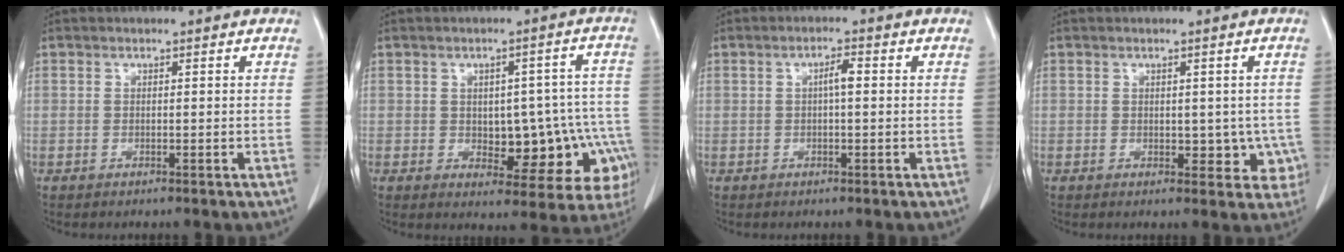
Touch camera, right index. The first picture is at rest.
{"total": 13.6, "force": [-3.1, 7.1, 11.2], "torque": [-0.092, 0.034, -0.023]}
{"total": 2.4, "force": [0.2, 0.5, 2.4], "torque": [-0.039, 0.005, 0.003]}
{"total": 4.7, "force": [-0.3, 3.2, 3.5], "torque": [-0.015, 0.007, 0.002]}